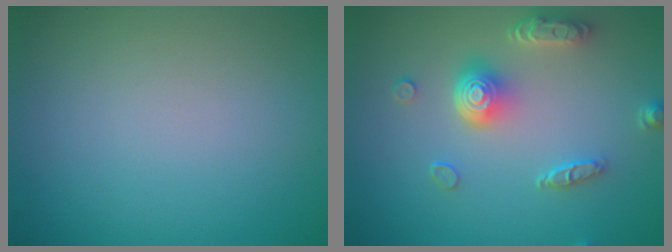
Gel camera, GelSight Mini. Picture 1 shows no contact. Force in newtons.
{"total": 4.9, "press": 3.7, "slide": 3.1}